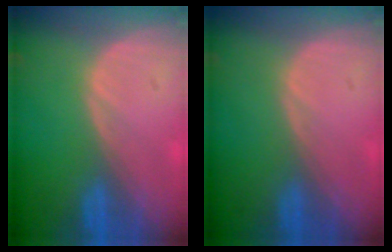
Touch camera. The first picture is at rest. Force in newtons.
{"total": 0.0}